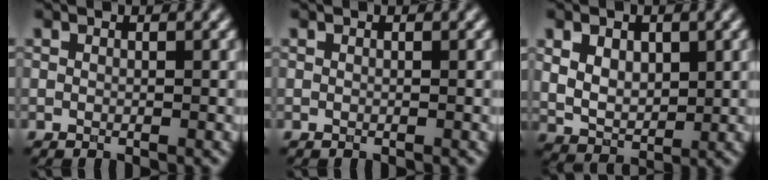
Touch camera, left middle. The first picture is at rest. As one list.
[{"total": 0.0}, {"total": 4.4, "force": [1.3, 2.9, 3.0], "torque": [-0.053, -0.005, 0.025]}]